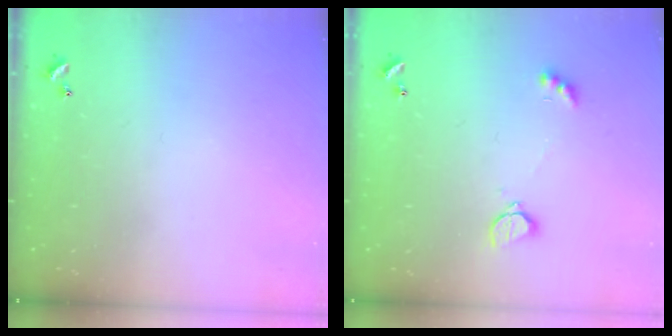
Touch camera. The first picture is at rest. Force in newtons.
{"total": 2.4, "press": 2.3, "slide": 0.8}